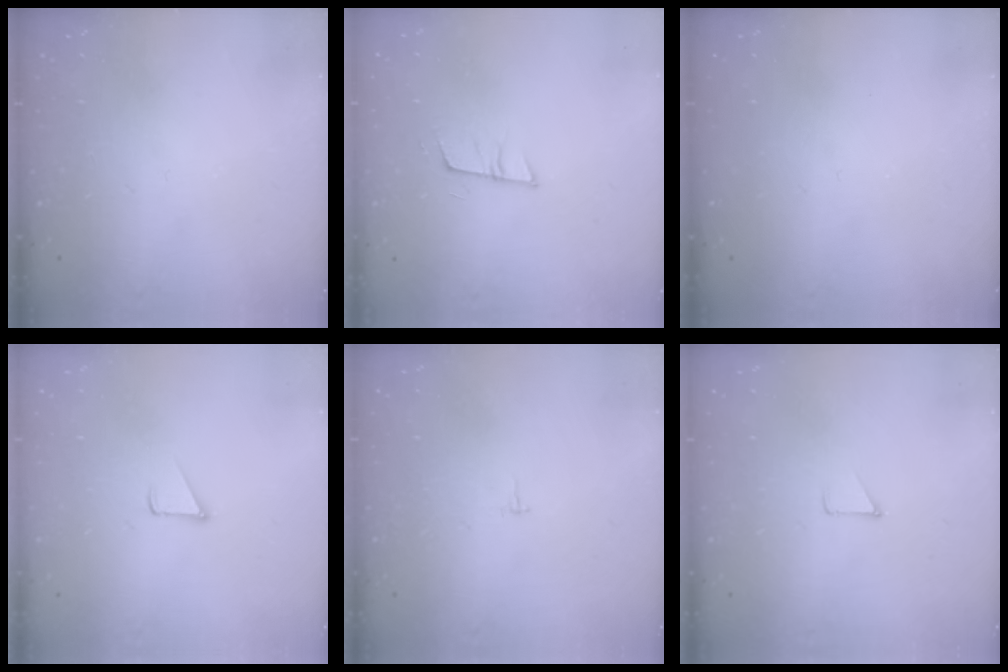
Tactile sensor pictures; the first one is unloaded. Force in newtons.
{"total": 7.9, "press": 7.3, "slide": 3.0}
{"total": 0.0}
{"total": 2.8, "press": 2.8, "slide": 0.2}
{"total": 1.8, "press": 1.8, "slide": 0.1}
{"total": 2.9, "press": 2.8, "slide": 0.3}